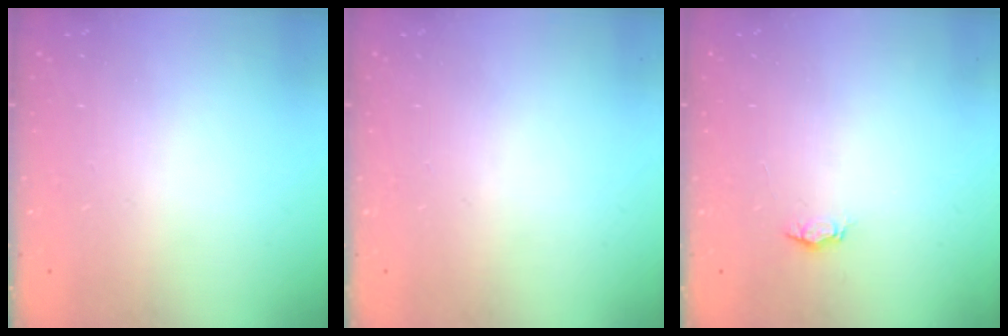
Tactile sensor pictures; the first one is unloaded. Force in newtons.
{"total": 0.0}
{"total": 2.2, "press": 2.1, "slide": 0.3}